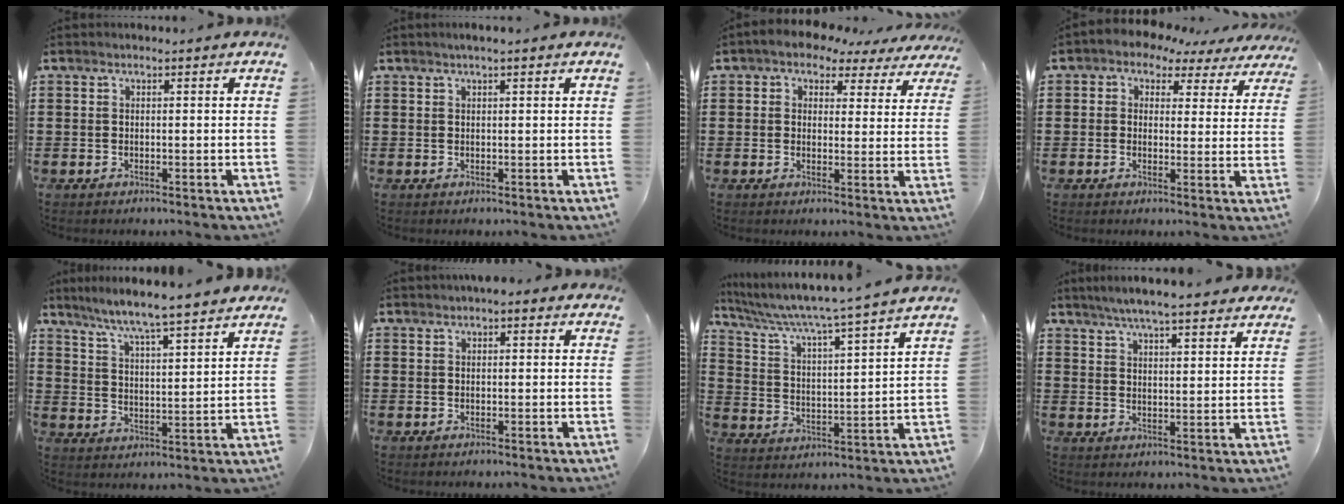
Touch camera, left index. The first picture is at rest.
{"total": 0.9, "force": [0.5, 0.0, 0.7], "torque": [-0.014, 0.001, 0.008]}
{"total": 3.2, "force": [2.6, 1.8, 0.7], "torque": [-0.025, -0.014, 0.040]}
{"total": 2.7, "force": [1.8, 1.9, 0.5], "torque": [-0.021, -0.013, 0.023]}
{"total": 5.8, "force": [5.3, -0.8, 2.1], "torque": [-0.066, -0.040, 0.086]}
{"total": 1.9, "force": [1.5, 0.9, 0.8], "torque": [-0.018, 0.008, 0.026]}
{"total": 5.6, "force": [4.9, -0.8, 2.7], "torque": [-0.075, -0.044, 0.073]}
{"total": 5.2, "force": [4.8, 0.0, 1.9], "torque": [-0.052, -0.016, 0.085]}